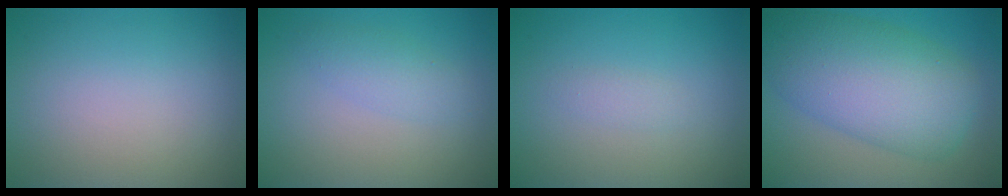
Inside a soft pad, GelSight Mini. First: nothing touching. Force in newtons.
{"total": 1.9, "press": 1.9, "slide": 0.1}
{"total": 0.9, "press": 0.9, "slide": 0.0}
{"total": 9.5, "press": 9.5, "slide": 0.1}